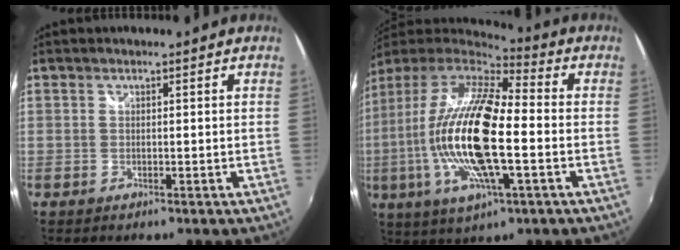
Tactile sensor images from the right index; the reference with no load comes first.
{"total": 21.4, "force": [-2.5, 5.9, 20.5], "torque": [-0.385, -0.017, -0.058]}